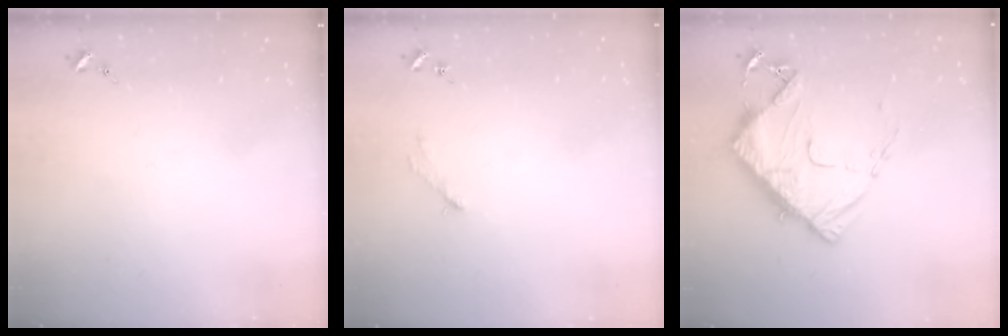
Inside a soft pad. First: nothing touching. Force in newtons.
{"total": 2.8, "press": 2.8, "slide": 0.4}
{"total": 13.3, "press": 13.2, "slide": 1.3}